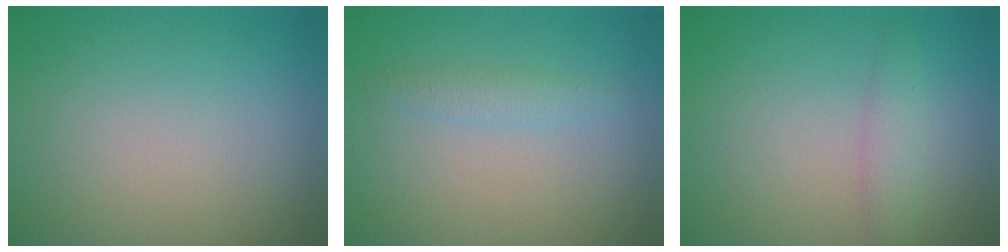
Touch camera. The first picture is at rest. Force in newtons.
{"total": 1.5, "press": 1.4, "slide": 0.1}
{"total": 1.8, "press": 1.8, "slide": 0.1}